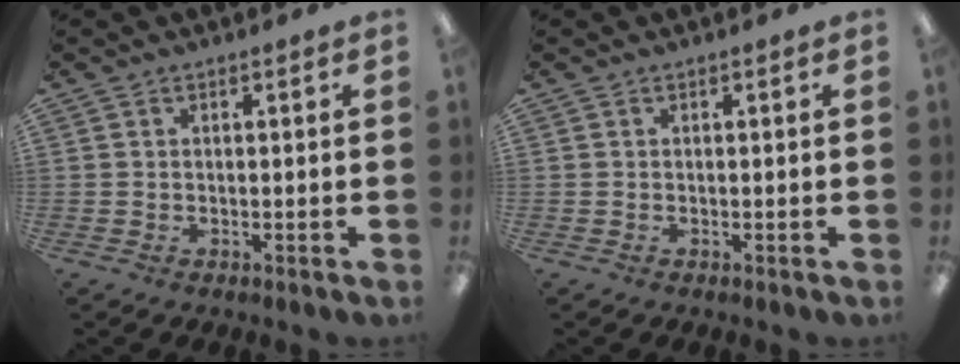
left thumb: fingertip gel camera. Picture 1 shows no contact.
{"total": 0.0}